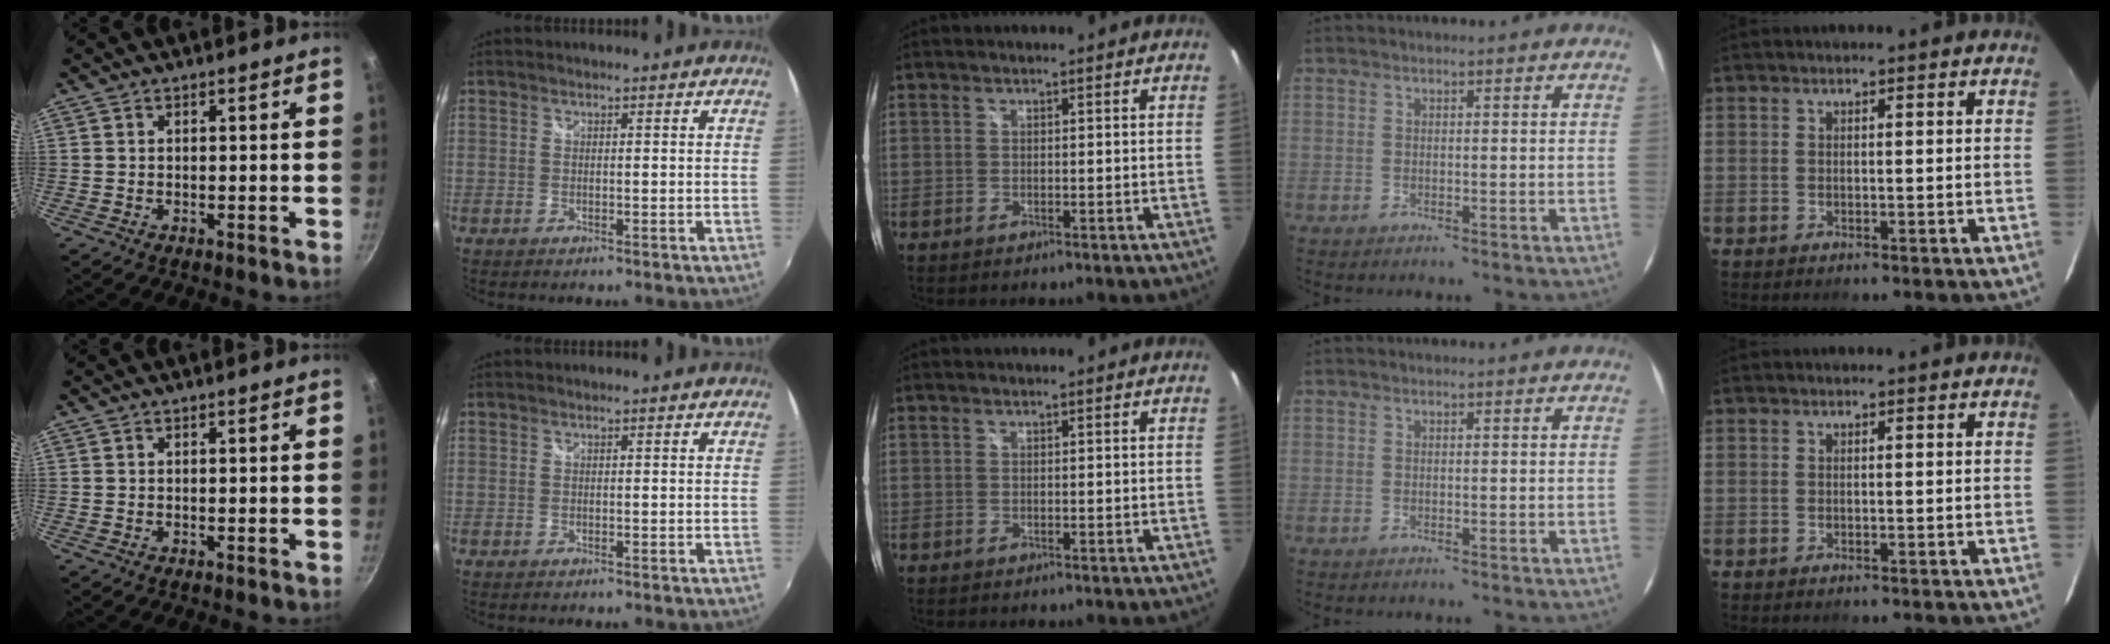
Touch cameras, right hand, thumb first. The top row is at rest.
{}